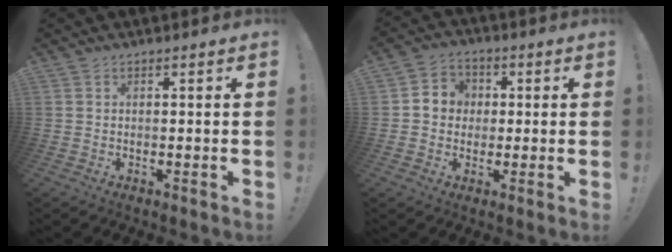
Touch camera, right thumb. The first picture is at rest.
{"total": 6.7, "force": [-0.2, 6.3, 2.1], "torque": [-0.040, 0.017, 0.001]}